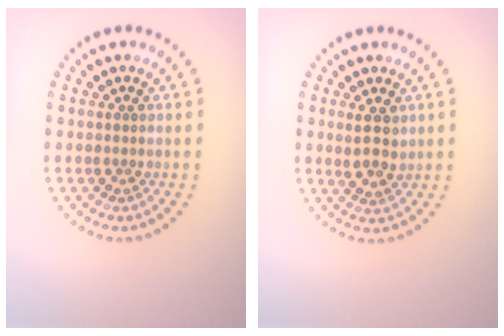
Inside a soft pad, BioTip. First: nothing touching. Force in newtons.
{"total": 2.6, "press": 2.4, "slide": 0.9}